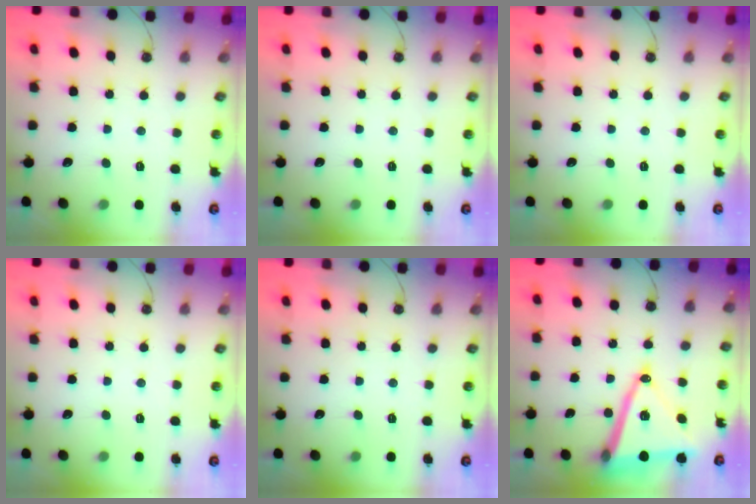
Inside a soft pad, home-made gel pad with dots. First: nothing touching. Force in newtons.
{"total": 0.0}
{"total": 0.0}
{"total": 0.0}
{"total": 0.0}
{"total": 19.9, "press": 19.5, "slide": 3.8}